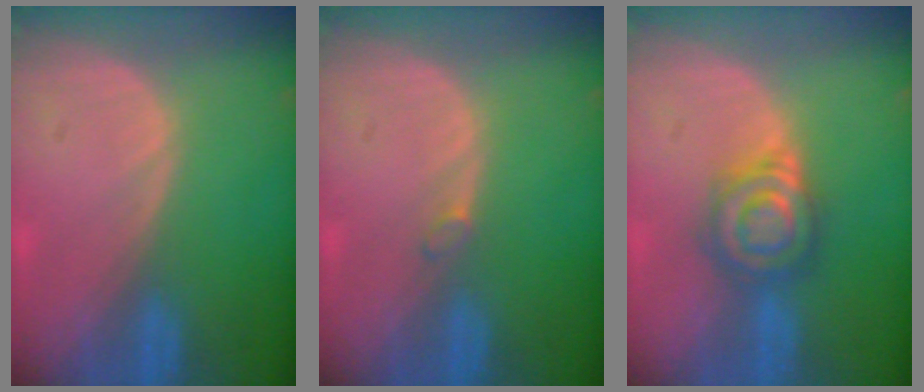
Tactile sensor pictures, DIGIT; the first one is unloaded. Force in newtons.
{"total": 0.9, "press": 0.8, "slide": 0.2}
{"total": 6.4, "press": 6.3, "slide": 1.2}